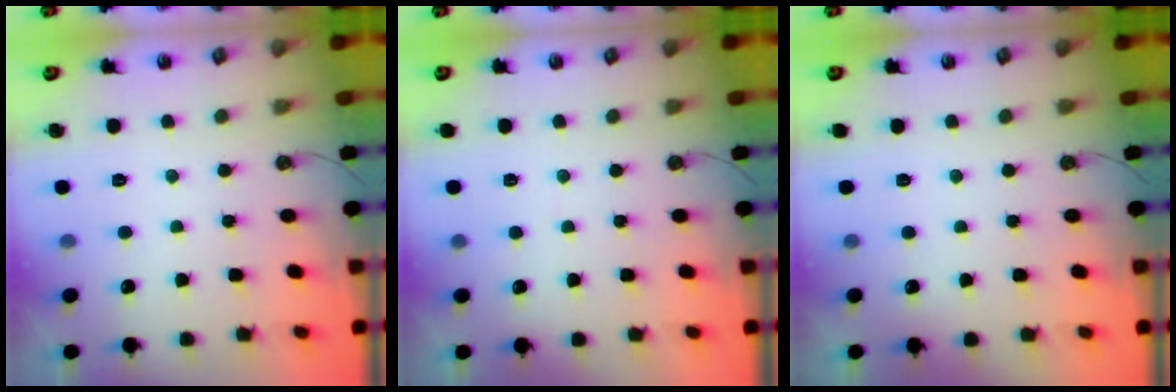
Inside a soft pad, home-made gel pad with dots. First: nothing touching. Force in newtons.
{"total": 1.2, "press": 1.2, "slide": 0.1}
{"total": 1.1, "press": 0.6, "slide": 0.9}